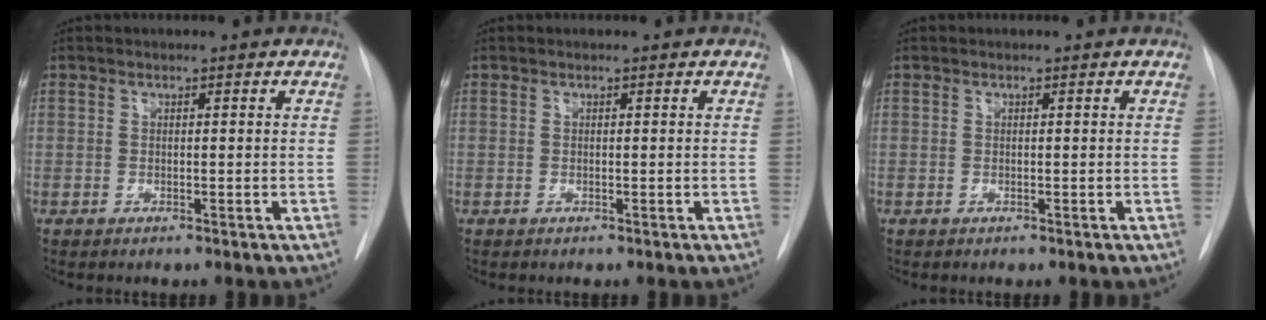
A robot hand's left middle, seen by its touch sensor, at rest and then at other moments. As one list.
[{"total": 0.0}, {"total": 0.0}]